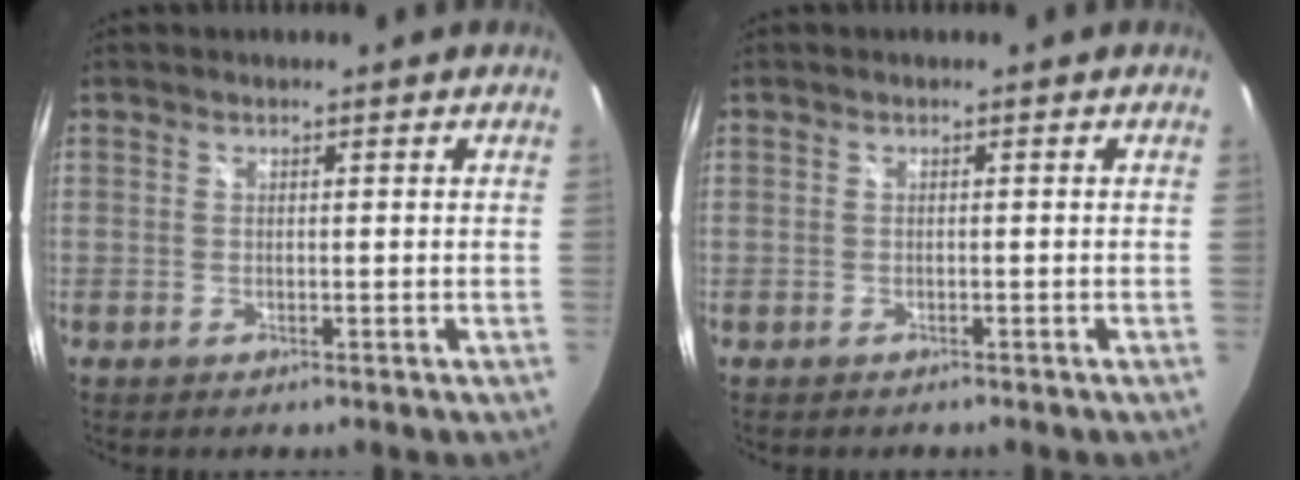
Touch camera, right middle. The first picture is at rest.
{"total": 0.5, "force": [-0.4, 0.3, -0.1], "torque": [-0.002, 0.000, -0.008]}